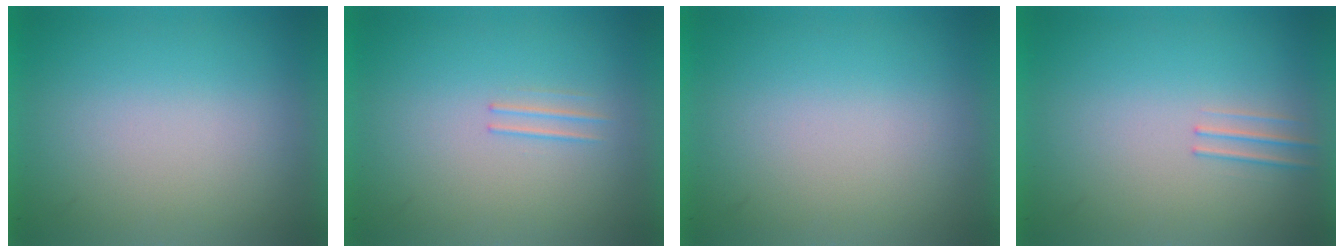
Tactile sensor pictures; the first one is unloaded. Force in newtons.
{"total": 1.1}
{"total": 0.0}
{"total": 1.1}